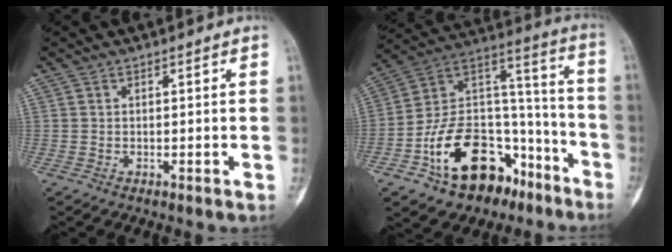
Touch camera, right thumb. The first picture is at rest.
{"total": 24.2, "force": [-12.8, 14.9, 14.1], "torque": [-0.204, 0.106, -0.205]}